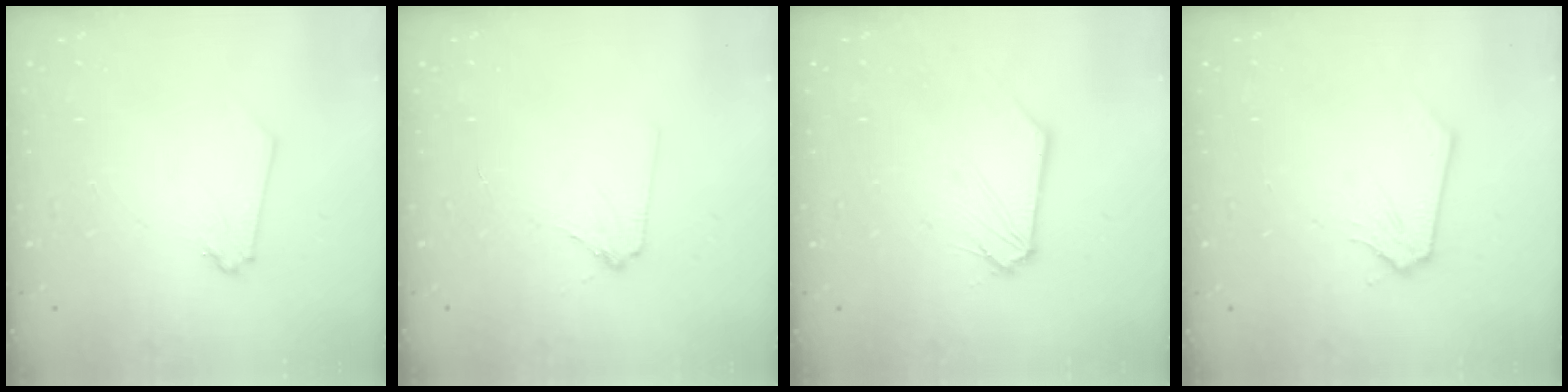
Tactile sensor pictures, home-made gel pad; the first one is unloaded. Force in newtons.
{"total": 2.7, "press": 2.6, "slide": 0.4}
{"total": 0.8, "press": 0.8, "slide": 0.1}
{"total": 0.0}